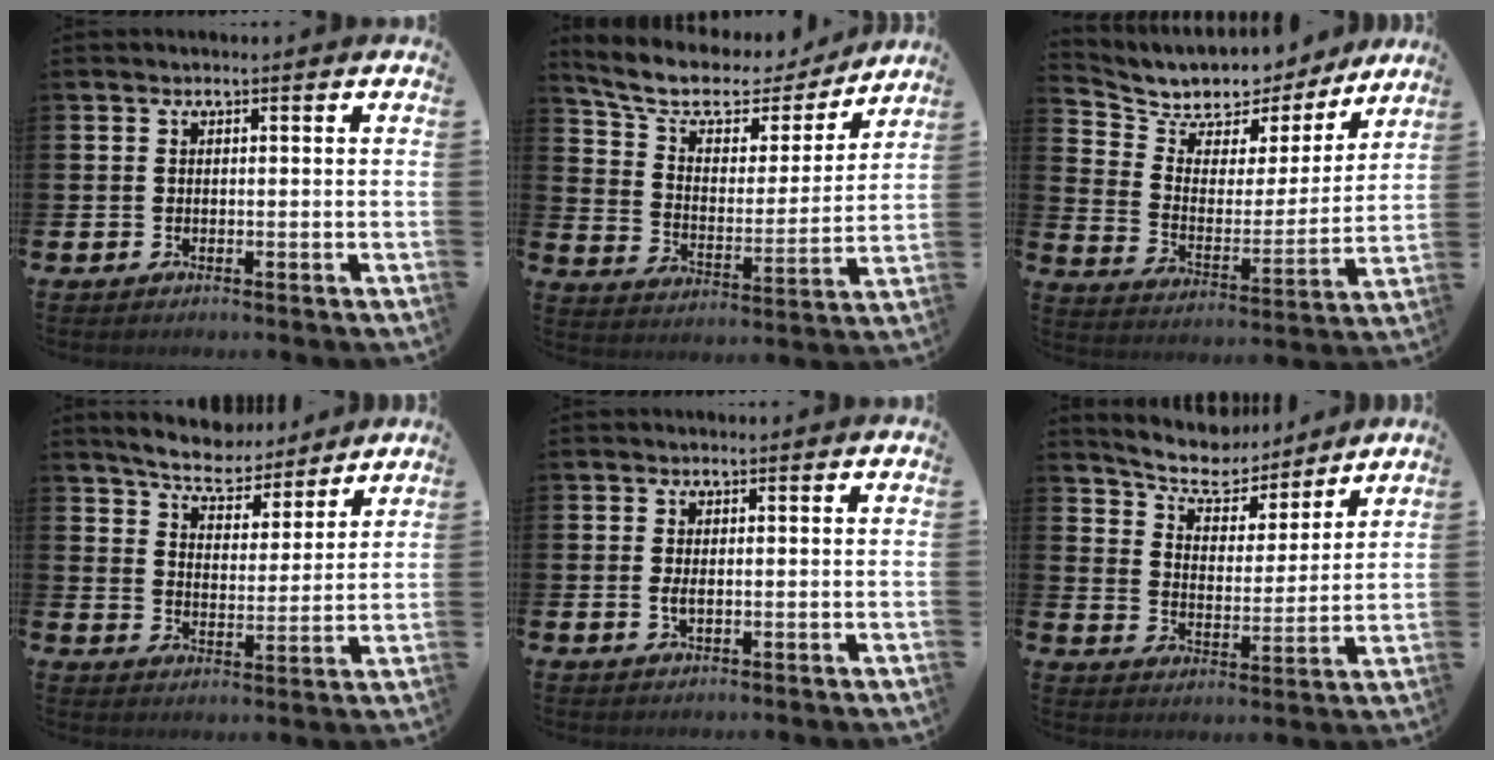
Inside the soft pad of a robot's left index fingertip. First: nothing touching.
{"total": 9.1, "force": [8.1, 3.4, 2.6], "torque": [-0.086, -0.055, 0.141]}
{"total": 8.0, "force": [7.2, 3.5, 0.9], "torque": [-0.060, -0.058, 0.125]}
{"total": 7.1, "force": [6.8, 1.6, 1.5], "torque": [-0.044, -0.047, 0.117]}
{"total": 1.3, "force": [0.1, 0.5, 1.2], "torque": [-0.010, -0.003, -0.003]}
{"total": 8.1, "force": [7.6, 2.4, 1.6], "torque": [-0.056, -0.056, 0.131]}